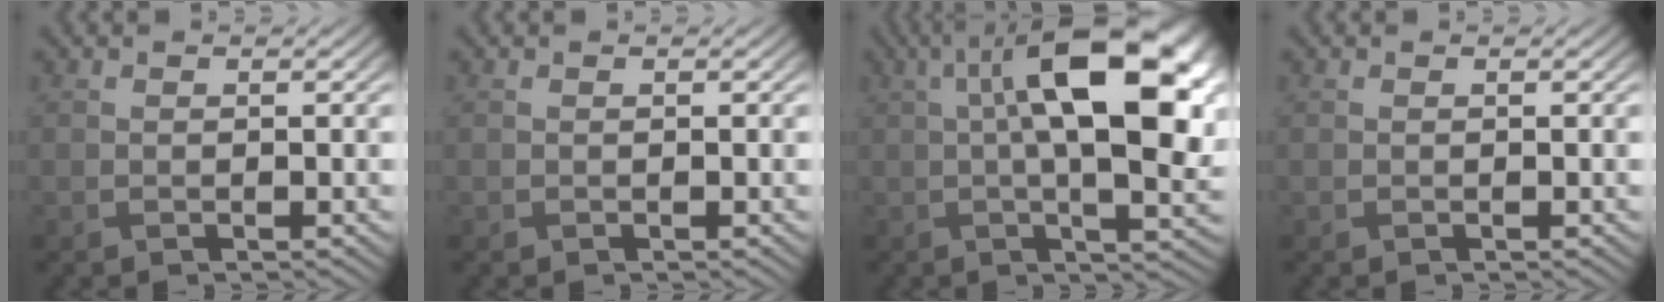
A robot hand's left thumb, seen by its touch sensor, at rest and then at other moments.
{"total": 0.0}
{"total": 17.5, "force": [3.4, 6.5, 15.9], "torque": [-0.246, 0.024, 0.049]}
{"total": 0.0}